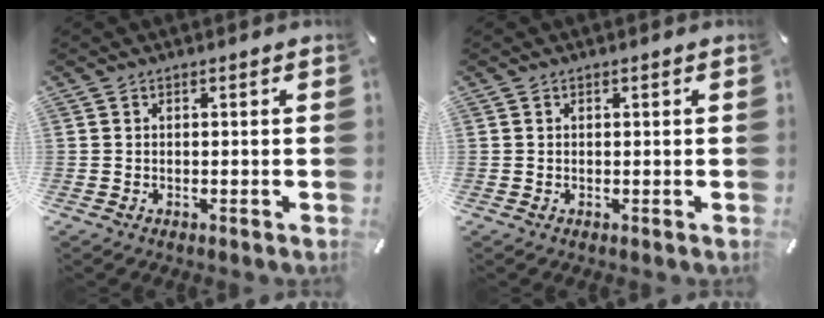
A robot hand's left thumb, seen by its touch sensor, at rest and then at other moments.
{"total": 0.0}